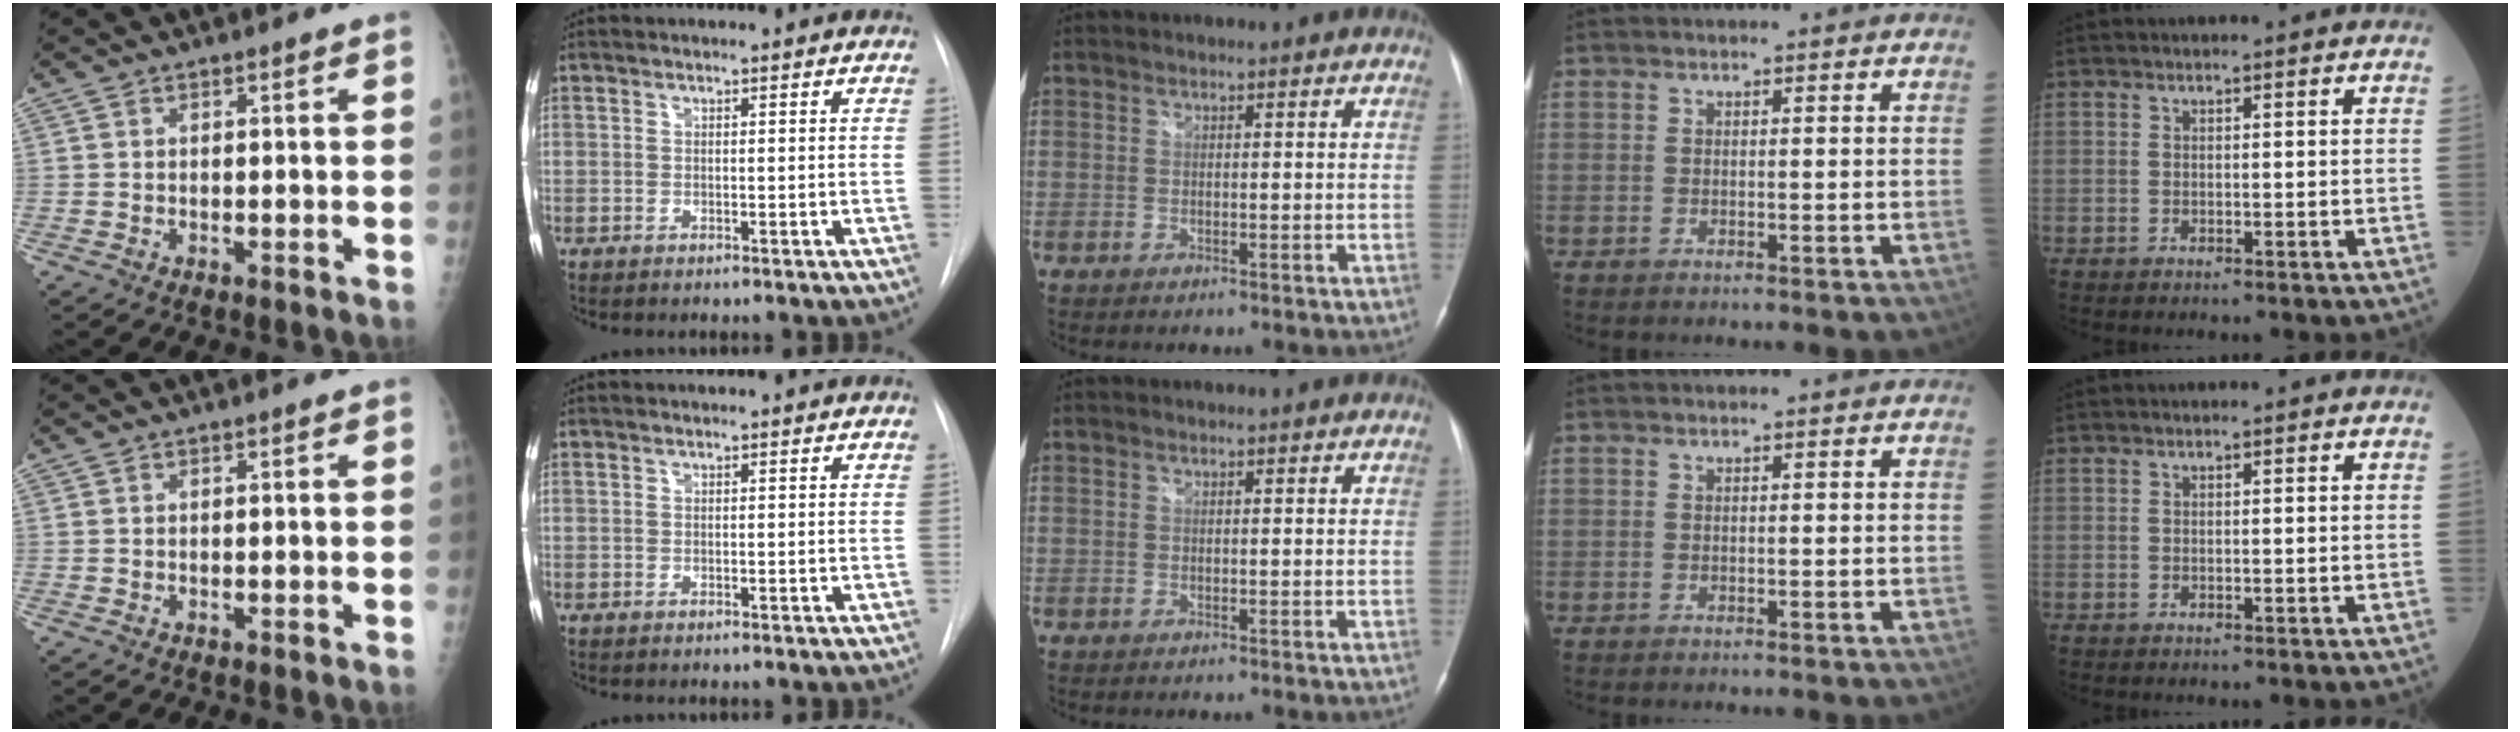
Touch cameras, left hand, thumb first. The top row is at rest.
{}